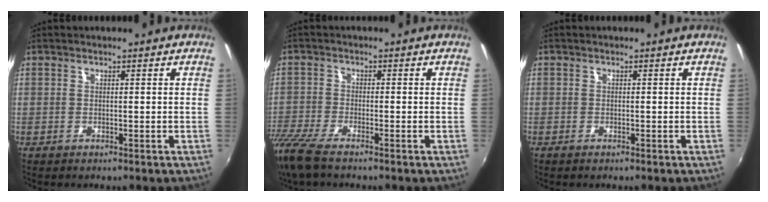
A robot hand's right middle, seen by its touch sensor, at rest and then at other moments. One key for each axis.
{"total": 8.8, "fx": -6.9, "fy": 2.0, "fz": 5.1, "tx": -0.135, "ty": -0.038, "tz": -0.135}
{"total": 0.6, "fx": -0.5, "fy": 0.2, "fz": 0.2, "tx": -0.006, "ty": -0.003, "tz": -0.010}